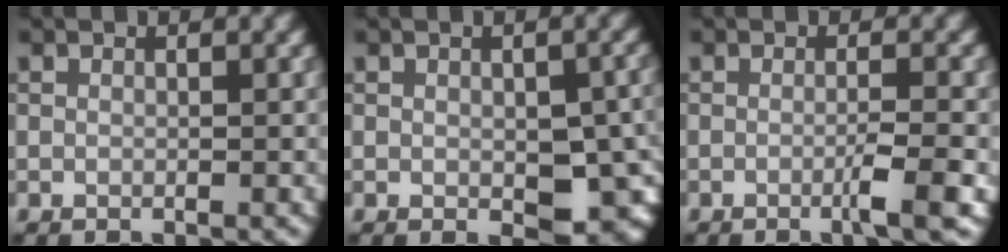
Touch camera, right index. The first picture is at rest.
{"total": 7.4, "force": [-1.6, 3.9, 6.1], "torque": [-0.083, -0.021, -0.007]}
{"total": 2.7, "force": [-0.9, 0.2, 2.5], "torque": [-0.038, 0.003, -0.020]}